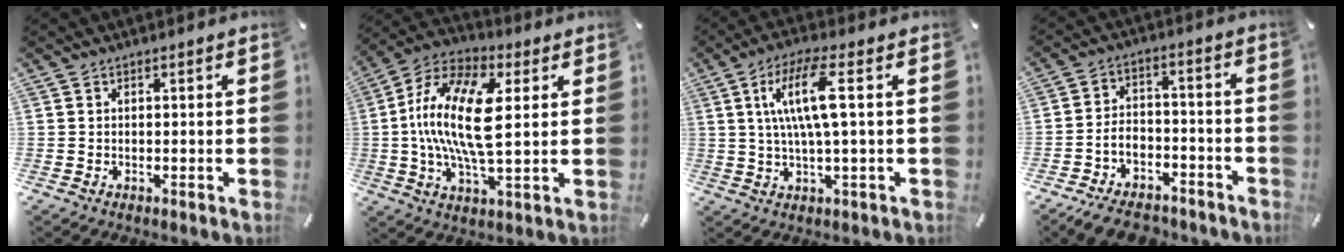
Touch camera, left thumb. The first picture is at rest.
{"total": 18.6, "force": [2.1, 7.4, 17.0], "torque": [-0.365, -0.010, 0.029]}
{"total": 11.5, "force": [2.4, 2.4, 11.0], "torque": [-0.221, -0.001, 0.036]}
{"total": 8.7, "force": [-6.2, 5.2, 3.2], "torque": [-0.057, 0.041, -0.116]}